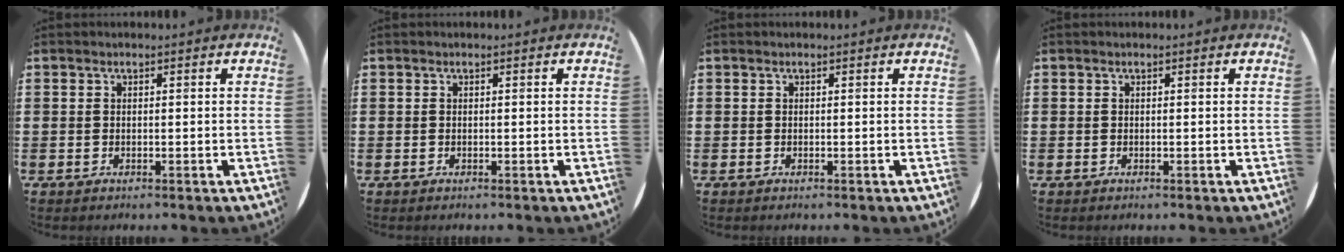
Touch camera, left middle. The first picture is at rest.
{"total": 0.0}
{"total": 0.0}
{"total": 0.0}